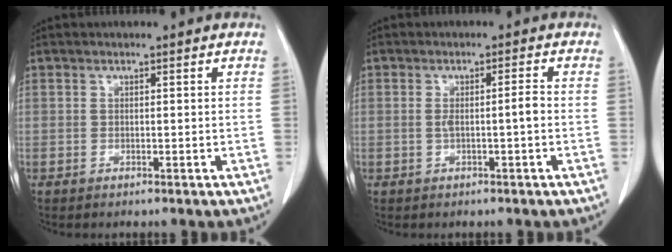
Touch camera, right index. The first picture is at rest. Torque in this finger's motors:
{"motor_torque": [0.22, -0.11, 0.00, 0.03]}